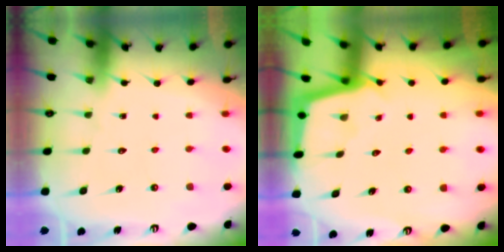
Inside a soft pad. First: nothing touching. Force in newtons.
{"total": 2.4, "press": 2.4, "slide": 0.2}